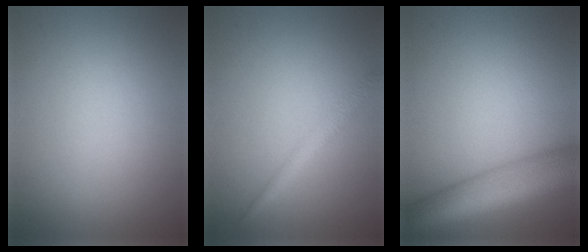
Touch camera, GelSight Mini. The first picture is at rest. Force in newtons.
{"total": 2.0, "press": 2.0, "slide": 0.0}
{"total": 9.6, "press": 9.6, "slide": 0.3}